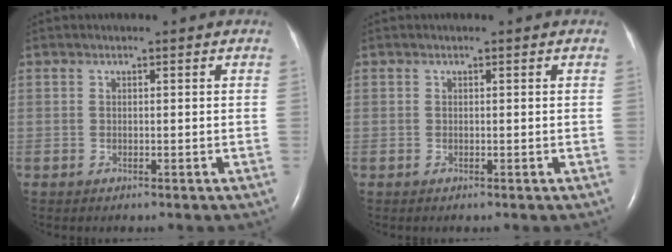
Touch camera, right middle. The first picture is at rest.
{"total": 0.0}